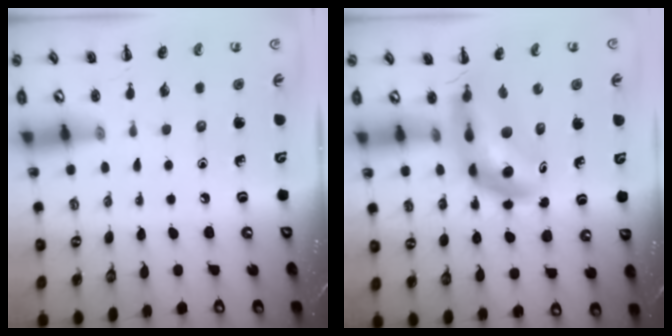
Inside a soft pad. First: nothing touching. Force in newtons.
{"total": 9.4, "press": 8.9, "slide": 3.1}